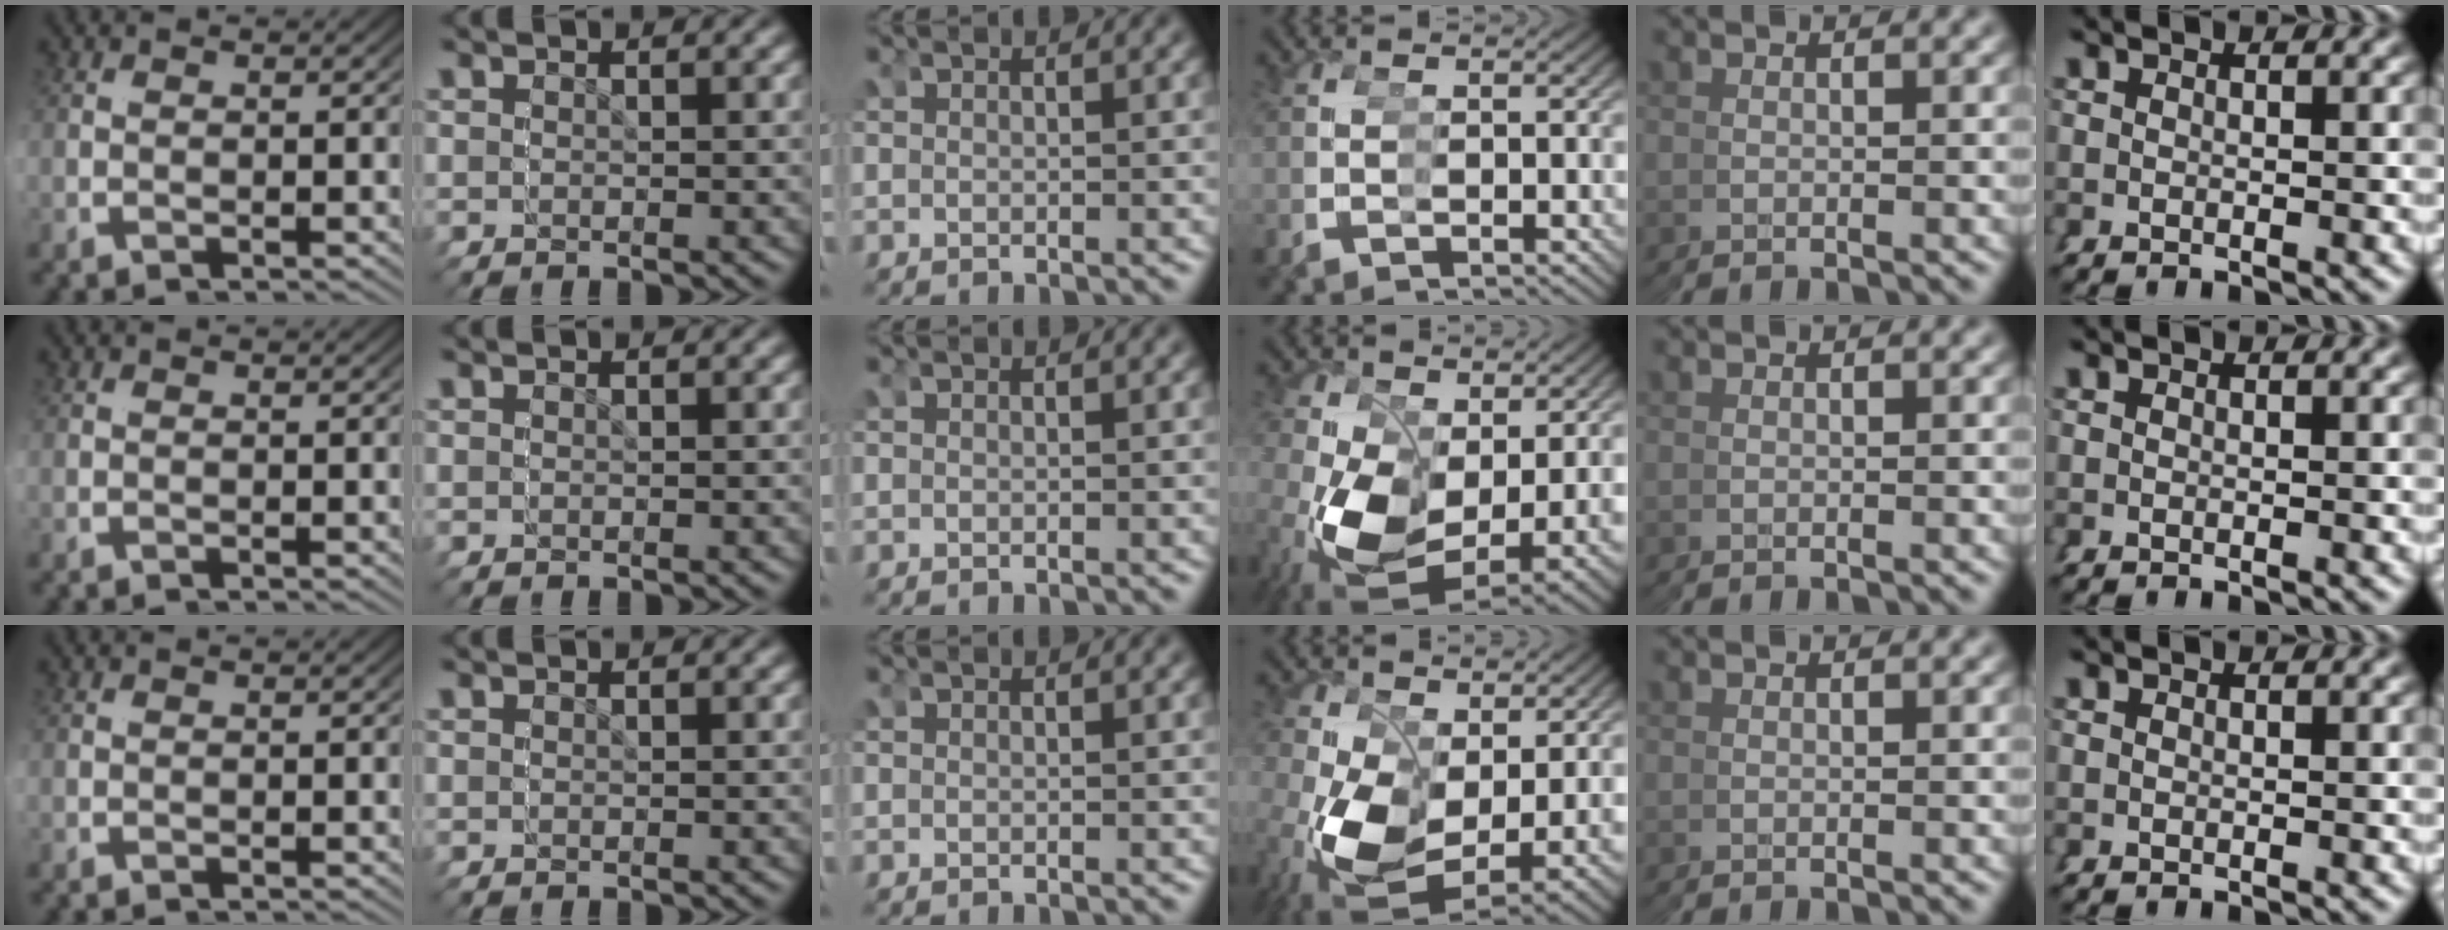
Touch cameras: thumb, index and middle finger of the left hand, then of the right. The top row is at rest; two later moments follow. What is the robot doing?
{"motion": "grasp_and_lifting", "object": "stress ball aka squeeze ball"}